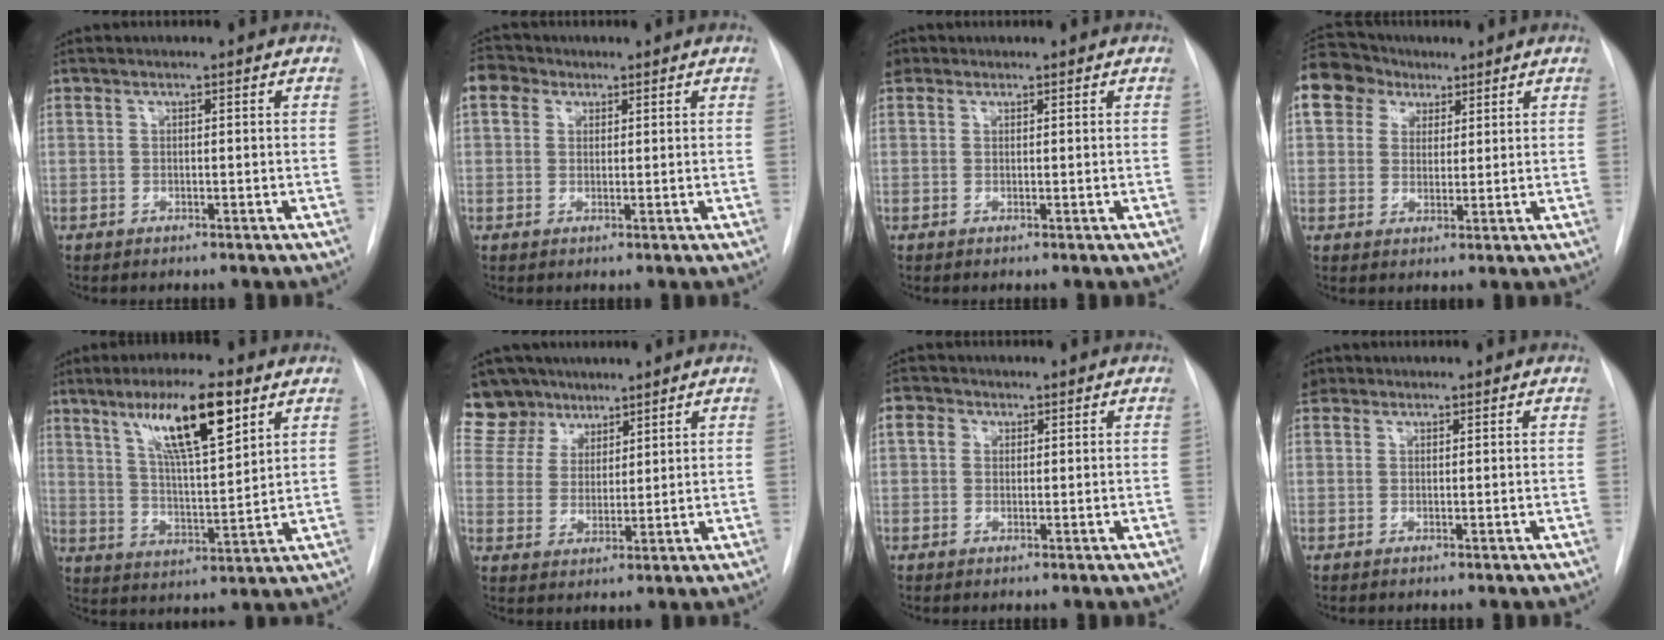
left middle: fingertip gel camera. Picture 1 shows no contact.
{"total": 4.4, "force": [2.2, 3.4, 1.6], "torque": [-0.039, 0.021, 0.042]}
{"total": 2.7, "force": [1.6, 2.1, 0.6], "torque": [-0.011, 0.018, 0.027]}
{"total": 14.2, "force": [7.1, 11.3, 4.8], "torque": [-0.141, 0.065, 0.133]}
{"total": 13.0, "force": [7.1, 1.9, 10.8], "torque": [-0.190, 0.004, 0.123]}
{"total": 9.9, "force": [7.8, 6.0, 0.5], "torque": [-0.010, 0.021, 0.151]}
{"total": 2.7, "force": [0.9, 2.4, 1.1], "torque": [-0.021, 0.012, 0.014]}
{"total": 2.8, "force": [1.7, 2.1, 0.5], "torque": [-0.009, 0.017, 0.029]}